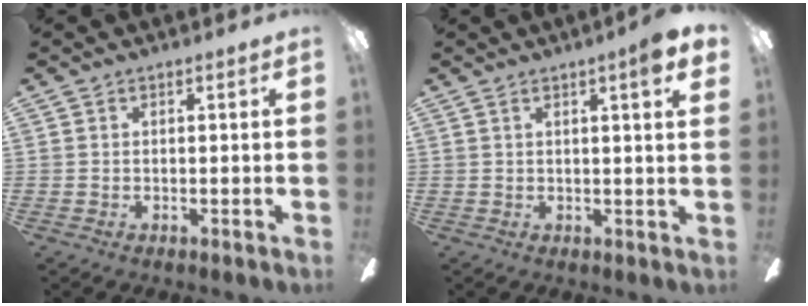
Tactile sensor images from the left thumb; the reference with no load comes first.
{"total": 4.1, "force": [2.3, 0.2, 3.4], "torque": [-0.045, -0.007, 0.033]}